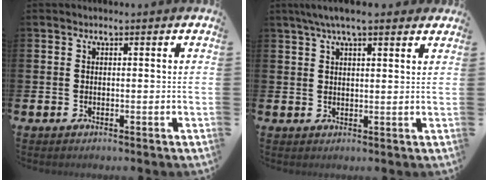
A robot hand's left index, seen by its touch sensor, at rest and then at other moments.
{"total": 5.1, "force": [4.1, 1.0, 2.9], "torque": [-0.060, -0.002, 0.072]}